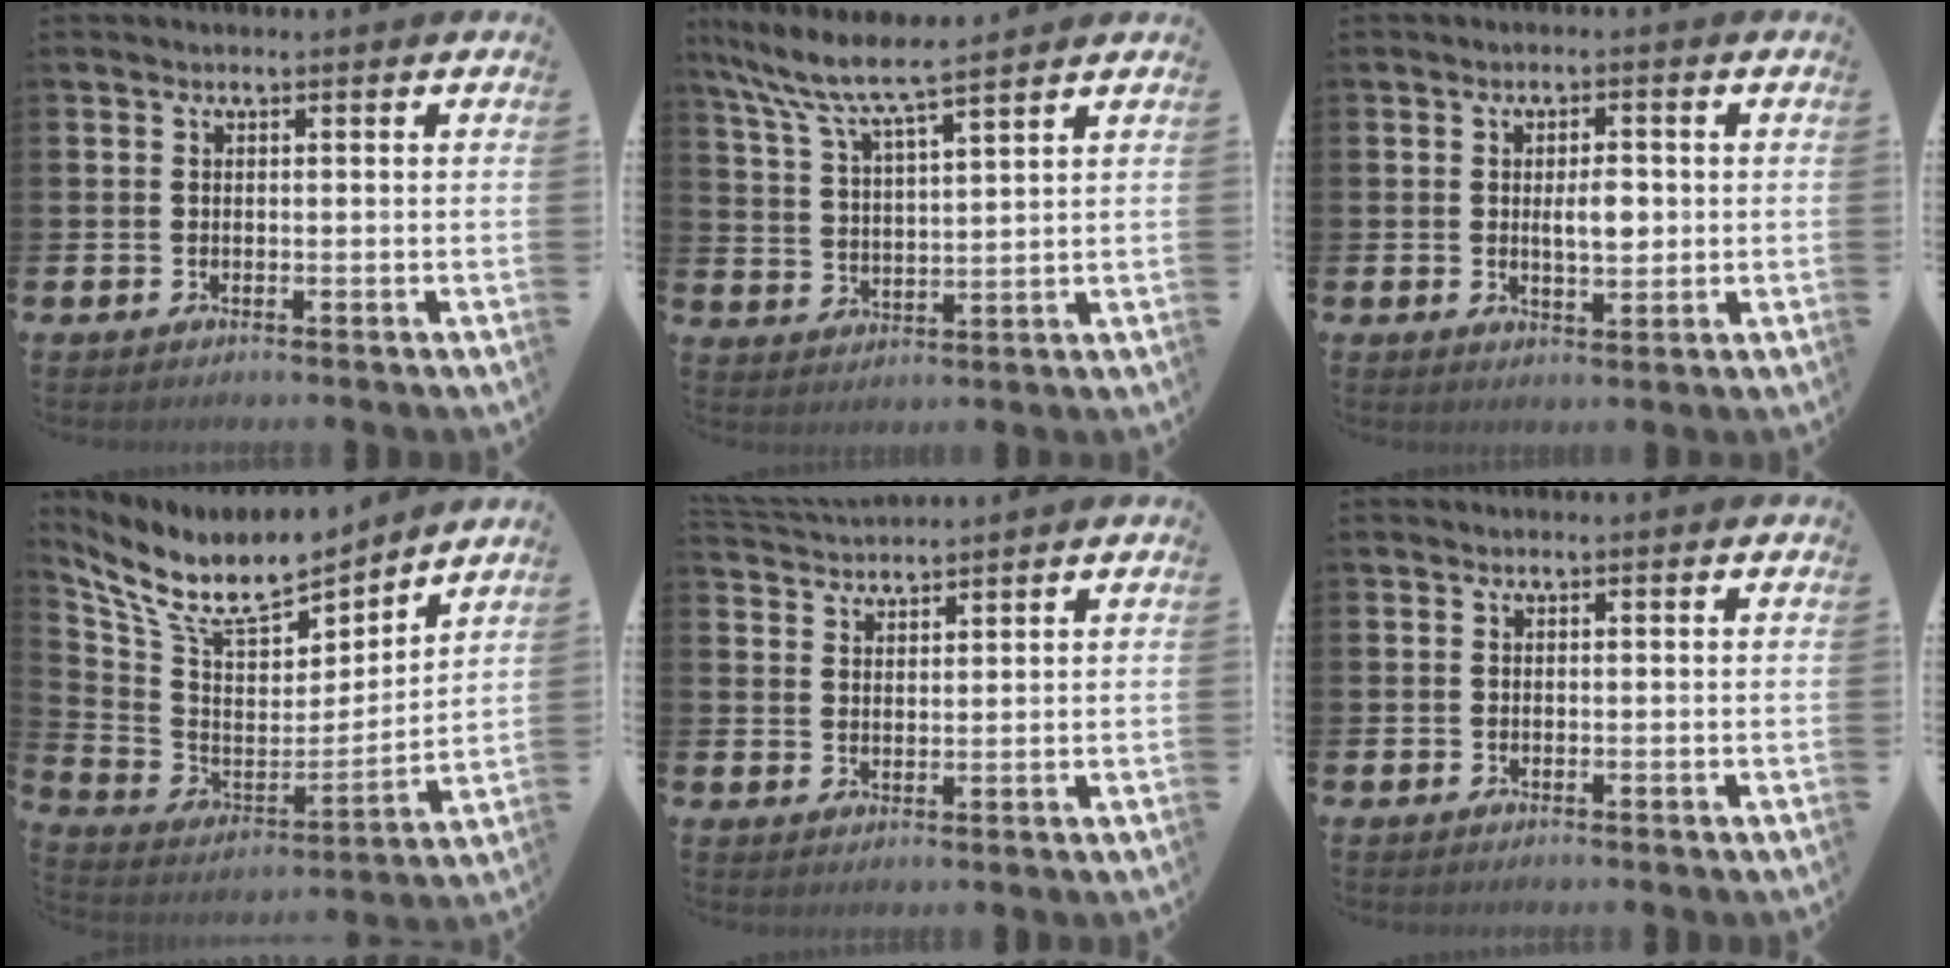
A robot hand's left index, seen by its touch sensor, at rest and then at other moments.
{"total": 7.8, "force": [7.2, 0.2, 2.9], "torque": [-0.084, -0.042, 0.125]}
{"total": 3.3, "force": [0.3, 1.5, 2.9], "torque": [-0.039, -0.002, -0.001]}
{"total": 10.2, "force": [8.8, 3.3, 4.1], "torque": [-0.130, -0.057, 0.155]}
{"total": 3.3, "force": [3.3, 0.4, -0.2], "torque": [-0.004, -0.016, 0.060]}
{"total": 0.0}